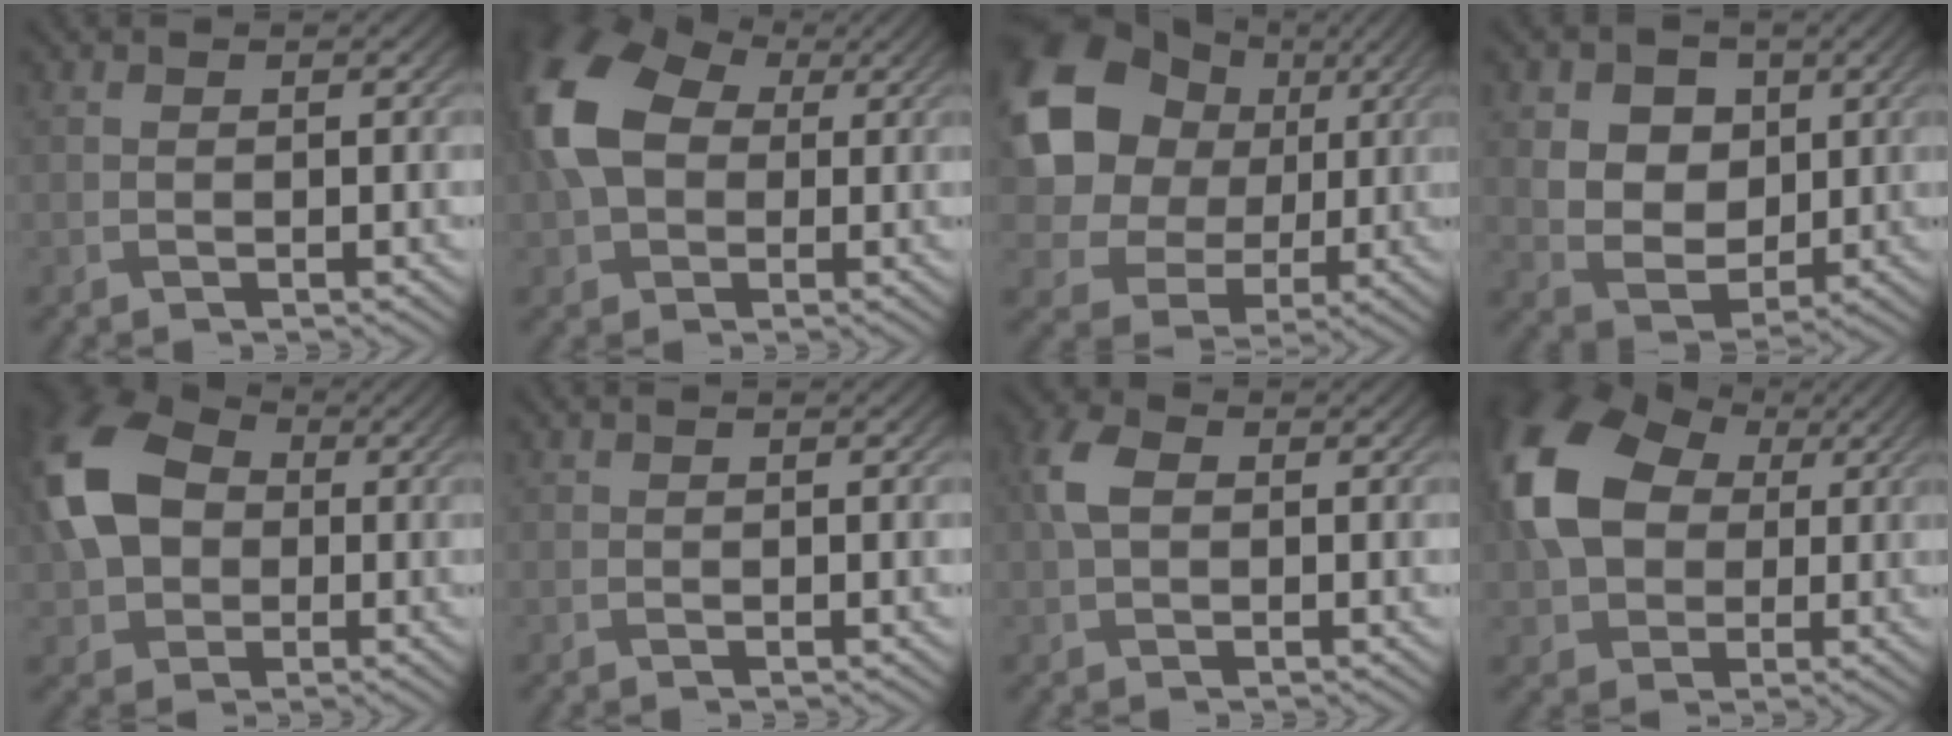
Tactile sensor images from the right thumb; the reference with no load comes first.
{"total": 12.9, "force": [1.7, 9.3, 8.8], "torque": [-0.224, 0.007, 0.024]}
{"total": 13.7, "force": [4.2, 10.9, 7.2], "torque": [-0.173, 0.015, 0.062]}
{"total": 9.4, "force": [3.0, 7.4, 5.0], "torque": [-0.126, 0.008, 0.056]}
{"total": 12.6, "force": [0.8, 9.3, 8.5], "torque": [-0.218, 0.014, 0.002]}
{"total": 0.0}
{"total": 3.8, "force": [0.6, 2.5, 2.8], "torque": [-0.071, 0.009, 0.004]}
{"total": 14.3, "force": [2.5, 10.6, 9.3], "torque": [-0.217, 0.010, 0.040]}